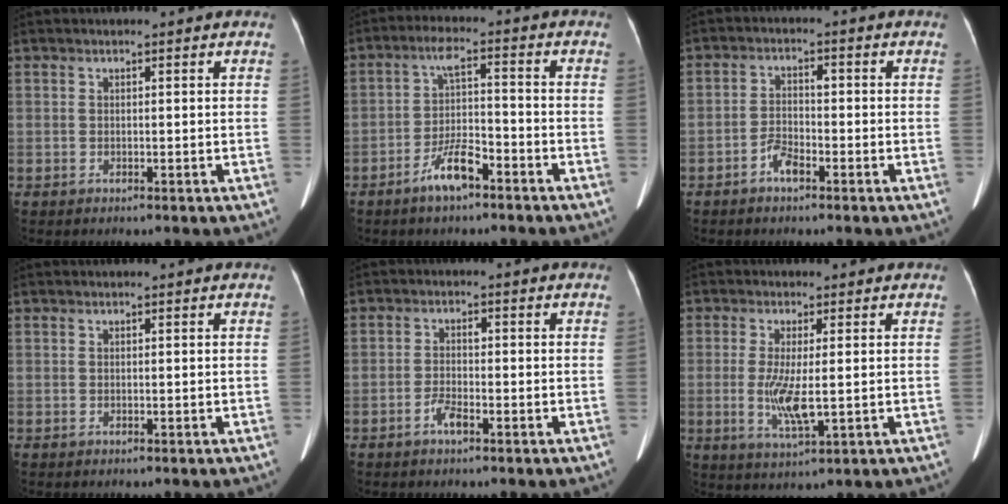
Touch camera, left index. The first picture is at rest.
{"total": 6.7, "force": [-4.4, 1.4, 4.9], "torque": [-0.100, 0.000, -0.079]}
{"total": 3.6, "force": [-2.3, 1.5, 2.3], "torque": [-0.049, 0.009, -0.044]}
{"total": 0.0}
{"total": 3.0, "force": [-1.8, 1.0, 2.1], "torque": [-0.043, 0.003, -0.036]}
{"total": 6.1, "force": [-0.5, 1.3, 5.9], "torque": [-0.126, -0.015, -0.008]}